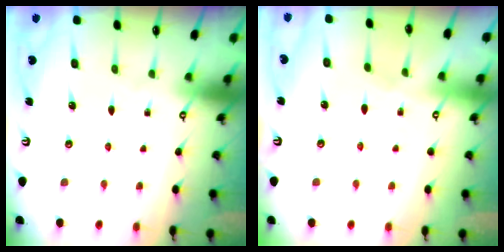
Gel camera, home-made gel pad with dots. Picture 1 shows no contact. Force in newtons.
{"total": 2.4, "press": 2.4, "slide": 0.4}